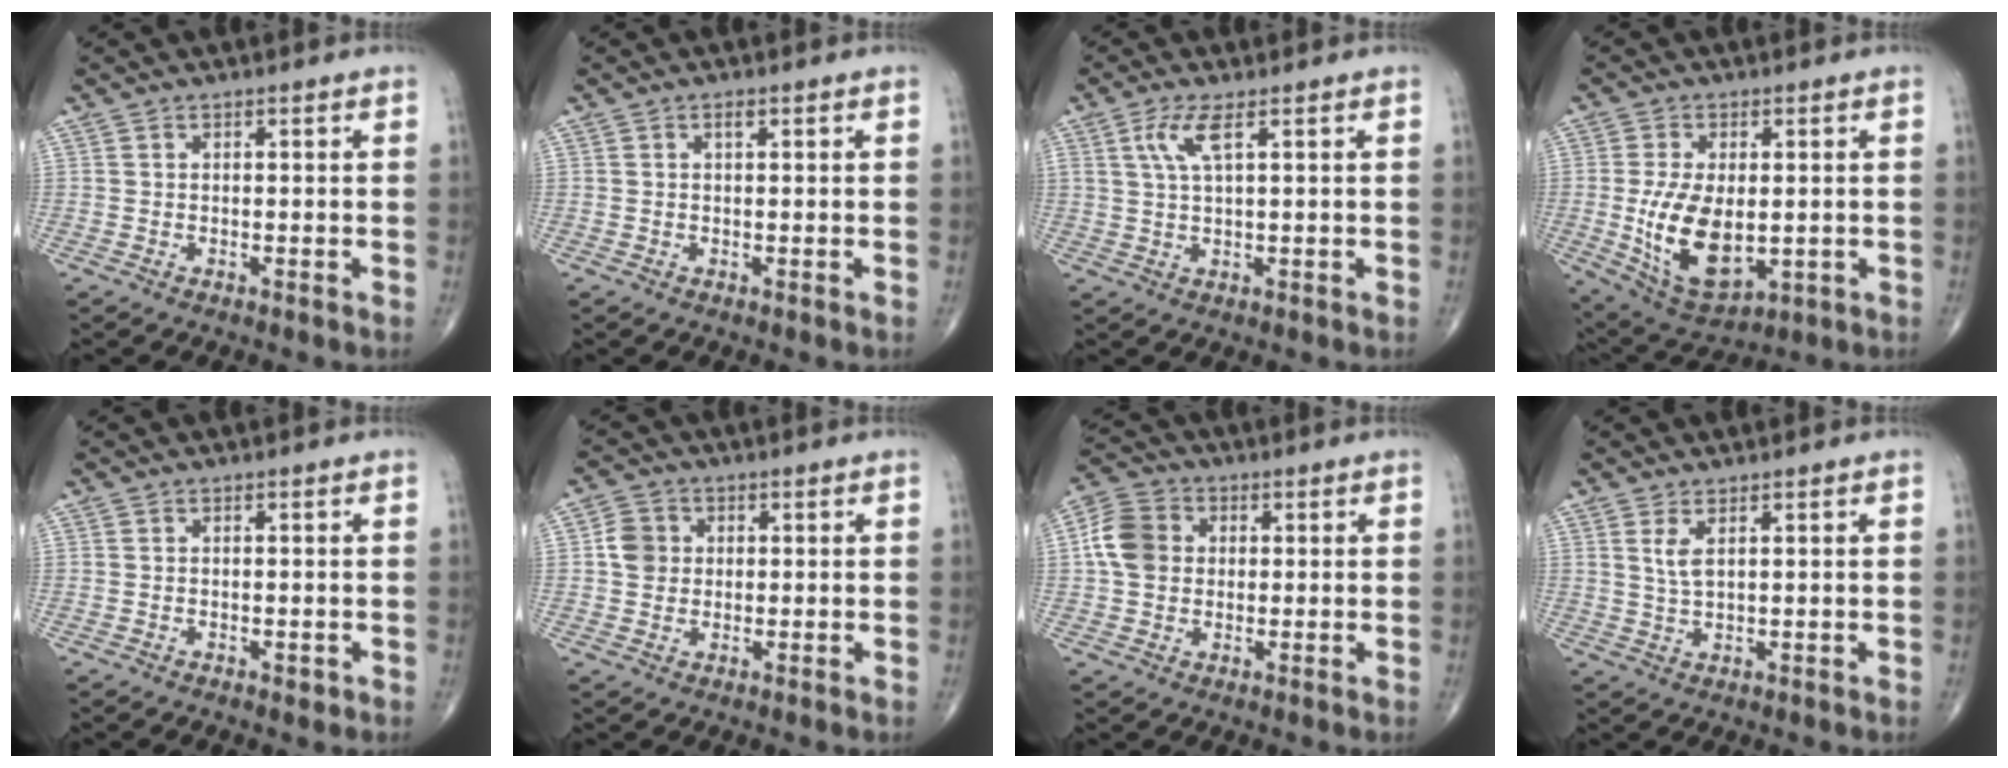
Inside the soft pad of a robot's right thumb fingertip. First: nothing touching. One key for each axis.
{"total": 0.9, "fx": 0.3, "fy": 0.2, "fz": 0.8, "tx": -0.013, "ty": 0.001, "tz": 0.004}
{"total": 4.7, "fx": 1.9, "fy": 1.0, "fz": 4.2, "tx": -0.102, "ty": -0.002, "tz": 0.045}
{"total": 13.9, "fx": -1.2, "fy": 7.6, "fz": 11.6, "tx": -0.200, "ty": -0.013, "tz": 0.001}
{"total": 1.0, "fx": -0.5, "fy": 0.5, "fz": 0.8, "tx": -0.009, "ty": -0.001, "tz": -0.006}
{"total": 4.7, "fx": 0.5, "fy": 4.2, "fz": 2.1, "tx": -0.024, "ty": 0.005, "tz": 0.001}
{"total": 8.1, "fx": 0.8, "fy": 6.6, "fz": 4.6, "tx": -0.079, "ty": 0.015, "tz": 0.005}
{"total": 2.9, "fx": 1.2, "fy": 1.0, "fz": 2.4, "tx": -0.052, "ty": -0.007, "tz": 0.033}